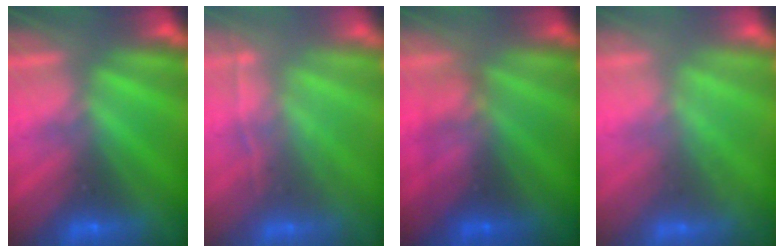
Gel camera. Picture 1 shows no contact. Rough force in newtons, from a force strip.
{"total": 1.9}
{"total": 2.9}
{"total": 1.8}